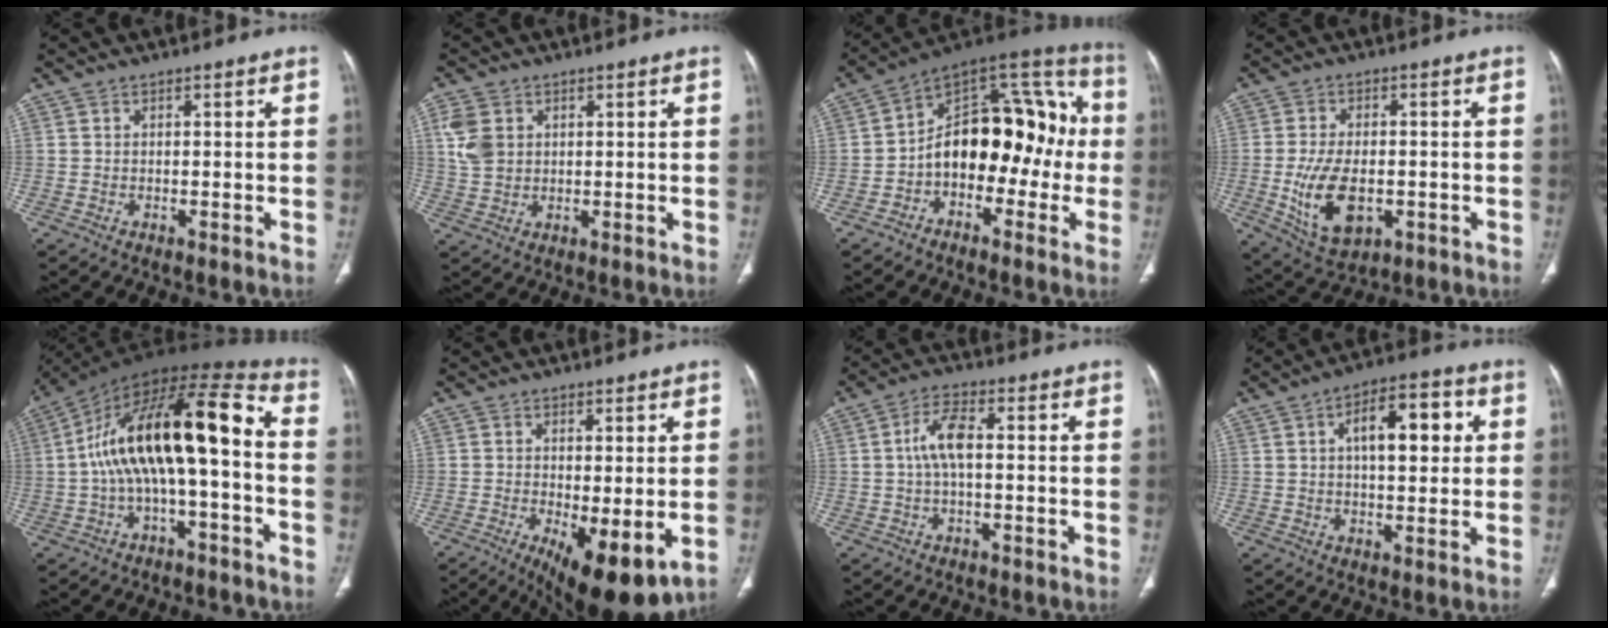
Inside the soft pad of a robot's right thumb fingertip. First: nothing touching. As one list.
[{"total": 6.2, "force": [1.9, 4.7, 3.6], "torque": [-0.068, -0.002, 0.043]}, {"total": 19.7, "force": [-2.4, 12.3, 15.2], "torque": [-0.171, 0.070, -0.047]}, {"total": 11.5, "force": [-2.3, 6.6, 9.2], "torque": [-0.166, -0.003, -0.025]}, {"total": 19.7, "force": [-1.5, 7.1, 18.3], "torque": [-0.321, 0.071, -0.026]}, {"total": 11.7, "force": [-3.5, 4.2, 10.4], "torque": [-0.156, -0.023, -0.040]}, {"total": 5.8, "force": [0.2, 2.3, 5.3], "torque": [-0.116, 0.016, -0.001]}, {"total": 11.9, "force": [2.9, 5.5, 10.1], "torque": [-0.129, 0.014, 0.040]}]